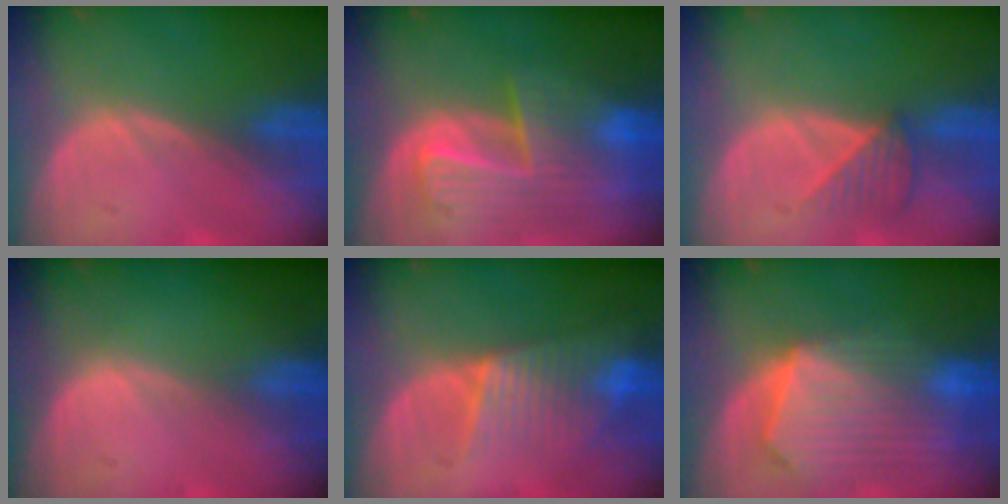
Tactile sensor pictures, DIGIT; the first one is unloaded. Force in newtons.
{"total": 10.2, "press": 8.9, "slide": 5.0}
{"total": 3.5, "press": 3.4, "slide": 0.9}
{"total": 0.0}
{"total": 6.7, "press": 6.6, "slide": 1.3}
{"total": 10.8, "press": 9.5, "slide": 5.2}